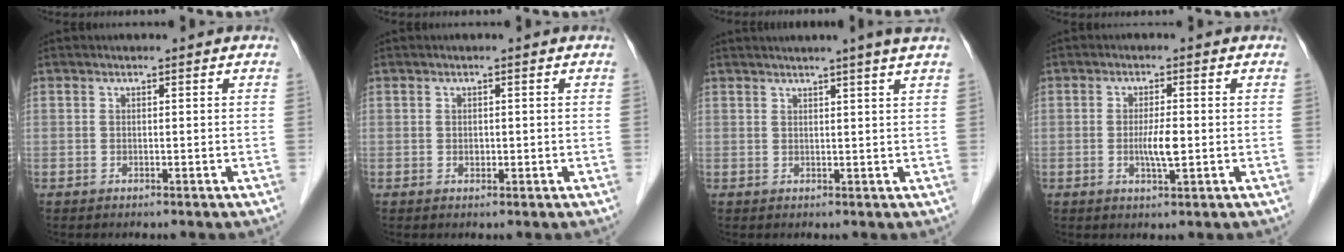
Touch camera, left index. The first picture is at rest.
{"total": 0.9, "force": [-0.1, 0.7, 0.5], "torque": [-0.010, 0.001, -0.001]}
{"total": 4.6, "force": [3.6, -1.3, 2.5], "torque": [-0.038, 0.004, 0.044]}
{"total": 3.5, "force": [-0.5, 0.5, 3.5], "torque": [-0.069, -0.005, -0.009]}